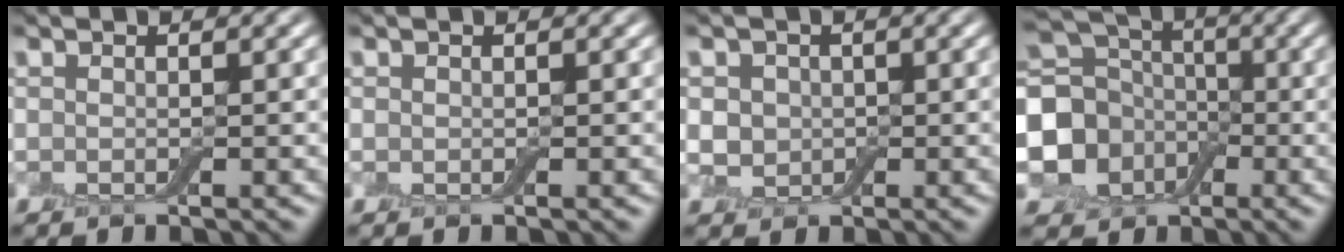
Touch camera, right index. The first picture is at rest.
{"total": 0.0}
{"total": 2.8, "force": [0.2, 2.5, 1.4], "torque": [-0.022, 0.007, -0.008]}
{"total": 10.0, "force": [-2.0, 8.3, 5.1], "torque": [-0.108, -0.017, -0.058]}